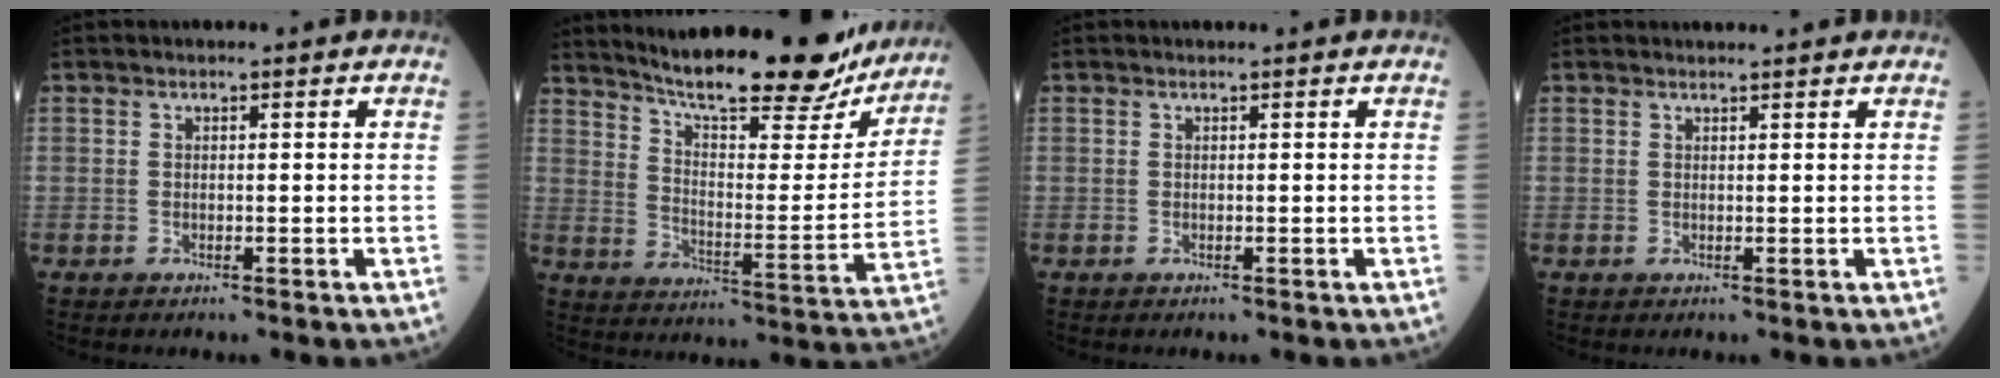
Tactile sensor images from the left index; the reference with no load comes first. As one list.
[{"total": 24.9, "force": [21.3, 4.5, 12.0], "torque": [-0.184, -0.030, 0.288]}, {"total": 0.7, "force": [0.6, 0.0, 0.1], "torque": [-0.006, 0.004, 0.007]}, {"total": 2.9, "force": [2.8, 0.2, 0.6], "torque": [-0.010, 0.013, 0.032]}]